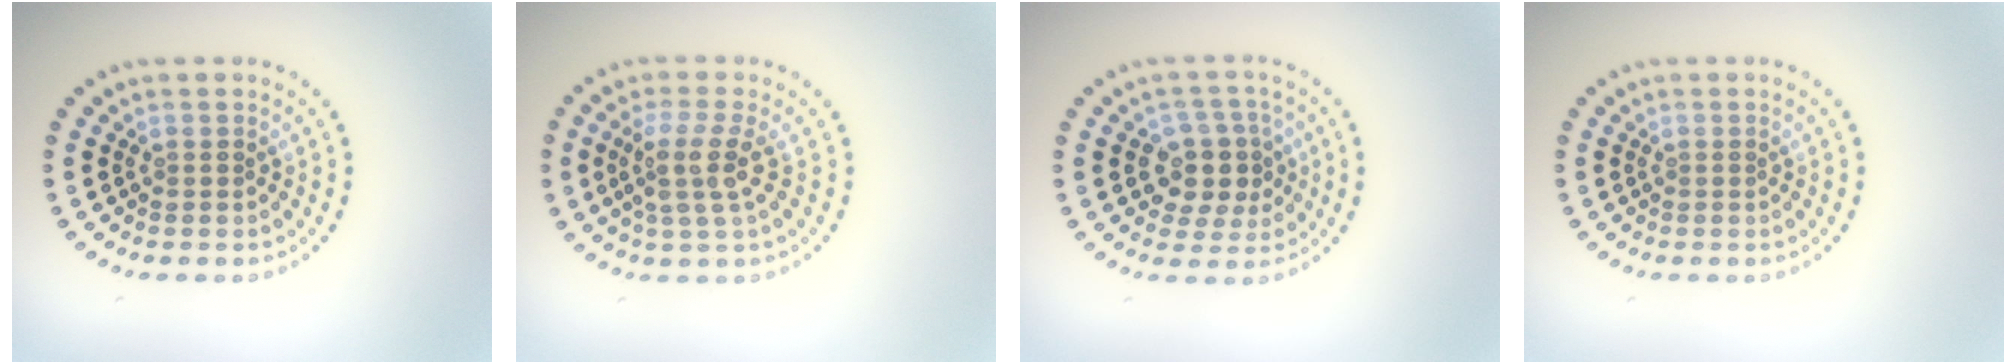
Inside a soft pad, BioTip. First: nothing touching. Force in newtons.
{"total": 3.5, "press": 2.7, "slide": 2.2}
{"total": 4.3, "press": 3.9, "slide": 1.7}
{"total": 0.0}